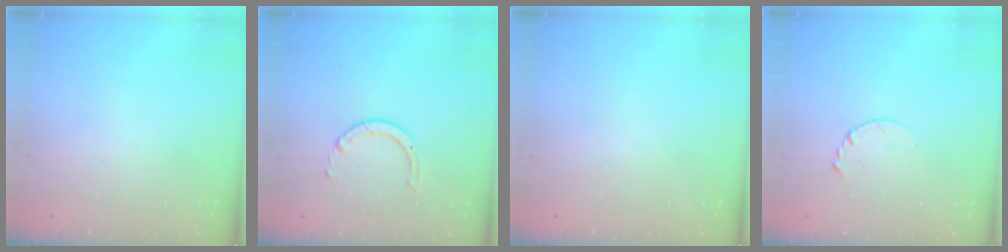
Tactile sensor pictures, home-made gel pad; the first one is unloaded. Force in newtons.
{"total": 2.5, "press": 2.4, "slide": 0.3}
{"total": 2.6, "press": 2.6, "slide": 0.2}
{"total": 3.9, "press": 3.9, "slide": 0.5}